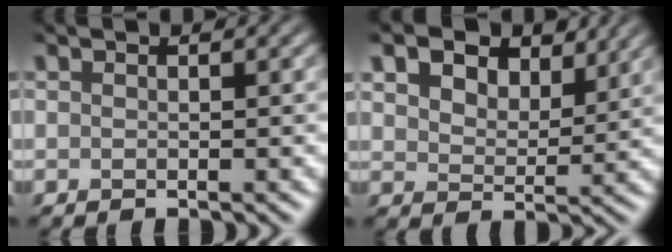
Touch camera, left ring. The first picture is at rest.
{"total": 8.3, "force": [5.4, 4.4, 4.5], "torque": [-0.088, 0.005, 0.074]}